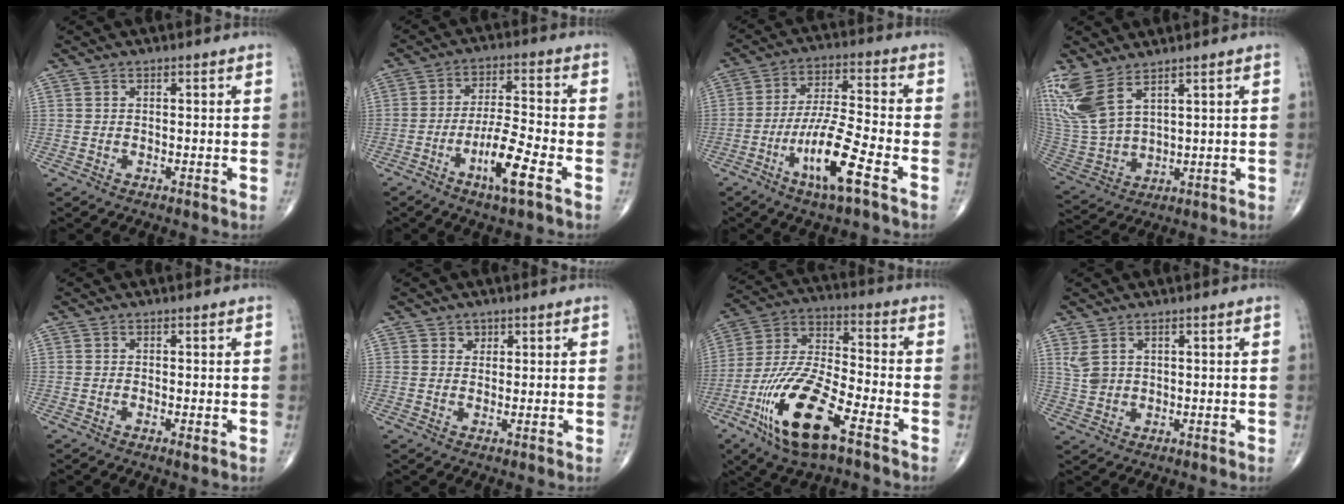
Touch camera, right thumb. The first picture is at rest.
{"total": 9.2, "force": [-4.5, 1.1, 8.0], "torque": [-0.158, 0.020, -0.081]}
{"total": 12.1, "force": [-5.9, 1.6, 10.5], "torque": [-0.211, 0.020, -0.110]}
{"total": 11.9, "force": [7.5, 4.7, 8.0], "torque": [-0.190, -0.030, 0.175]}
{"total": 0.9, "force": [-0.3, 0.1, 0.8], "torque": [-0.018, -0.004, -0.007]}
{"total": 1.6, "force": [0.9, 1.3, 0.3], "torque": [0.010, -0.004, 0.010]}
{"total": 18.4, "force": [-9.2, 5.9, 14.8], "torque": [-0.303, 0.037, -0.170]}
{"total": 3.3, "force": [1.5, 2.1, 2.0], "torque": [-0.041, -0.002, 0.041]}